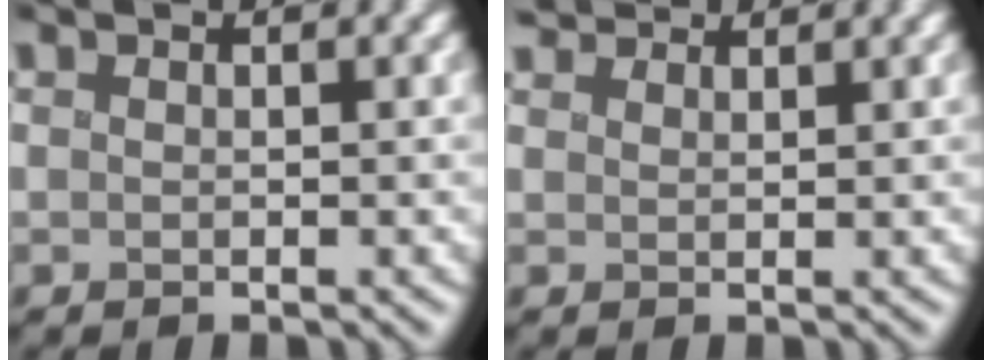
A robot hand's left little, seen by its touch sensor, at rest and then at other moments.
{"total": 4.5, "force": [3.9, 1.5, 1.6], "torque": [-0.032, 0.017, 0.046]}